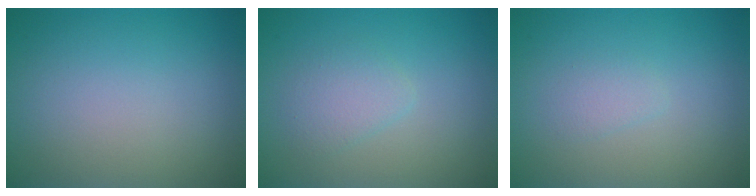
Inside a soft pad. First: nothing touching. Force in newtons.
{"total": 1.9, "press": 1.9, "slide": 0.1}
{"total": 0.9, "press": 0.9, "slide": 0.0}